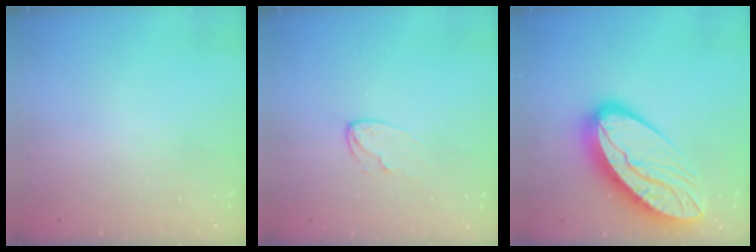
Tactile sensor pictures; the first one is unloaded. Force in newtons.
{"total": 6.0, "press": 6.0, "slide": 0.4}
{"total": 20.8, "press": 20.7, "slide": 2.0}